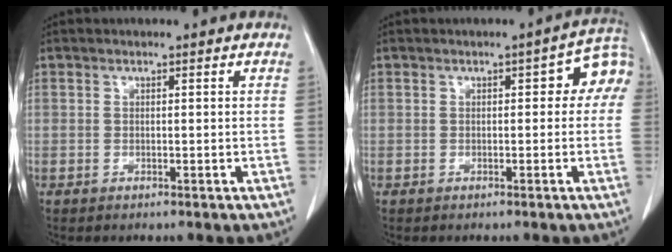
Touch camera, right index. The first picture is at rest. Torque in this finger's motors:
{"motor_torque": [0.46, 0.25, 0.10, 0.01]}